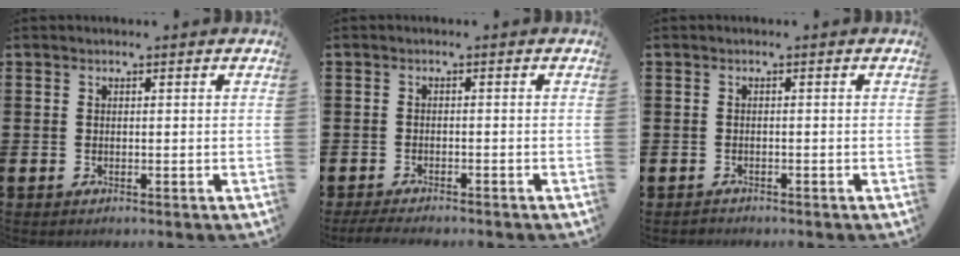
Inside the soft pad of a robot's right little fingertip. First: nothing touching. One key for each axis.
{"total": 1.6, "fx": -1.5, "fy": 0.1, "fz": 0.6, "tx": -0.012, "ty": 0.003, "tz": -0.029}
{"total": 0.0}